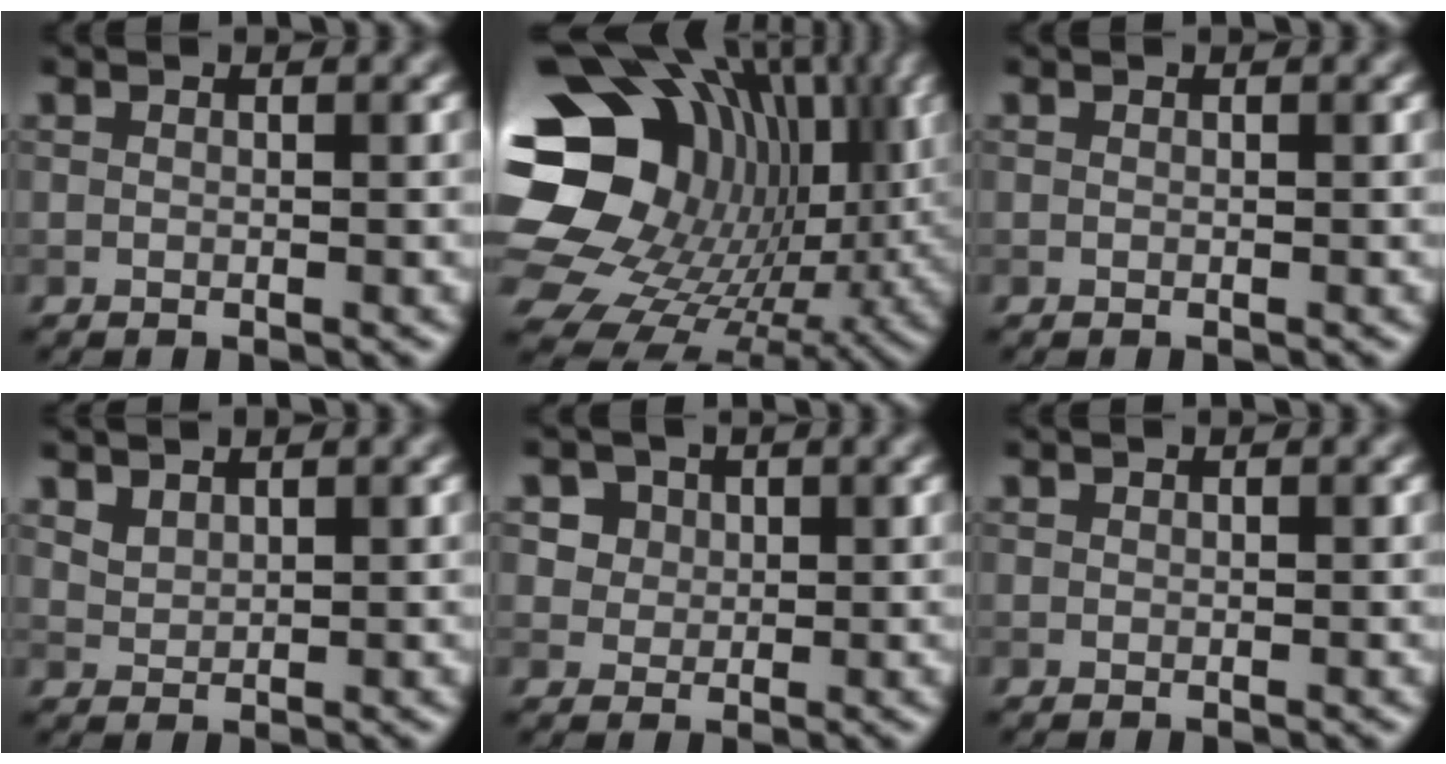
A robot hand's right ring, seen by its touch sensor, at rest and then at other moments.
{"total": 22.0, "force": [2.8, 17.8, 12.5], "torque": [-0.231, -0.021, 0.051]}
{"total": 0.0}
{"total": 1.7, "force": [1.4, 0.7, 0.6], "torque": [-0.020, 0.003, 0.032]}
{"total": 4.7, "force": [2.3, 3.6, 1.9], "torque": [-0.039, 0.004, 0.036]}
{"total": 0.0}